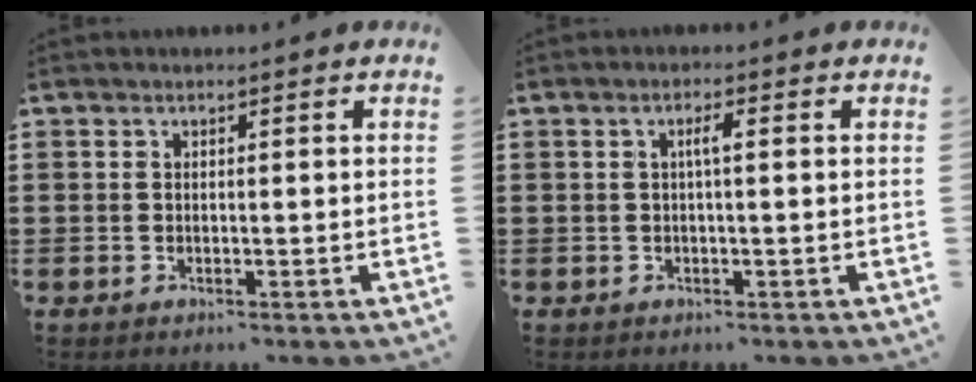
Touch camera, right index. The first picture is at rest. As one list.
[{"total": 2.0, "force": [0.1, 0.1, 2.0], "torque": [-0.039, 0.002, -0.001]}]